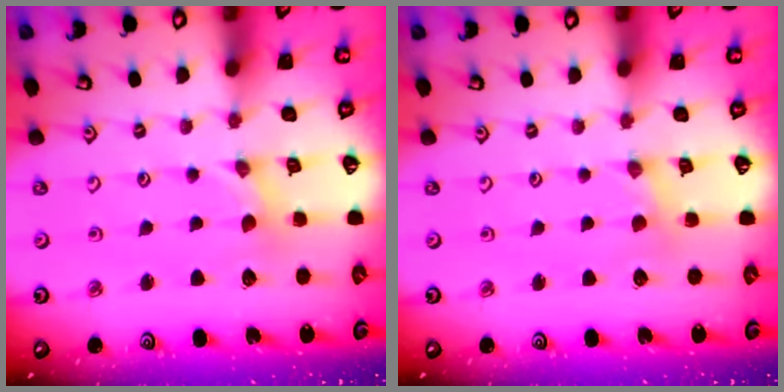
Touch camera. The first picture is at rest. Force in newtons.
{"total": 0.8, "press": 0.8, "slide": 0.2}